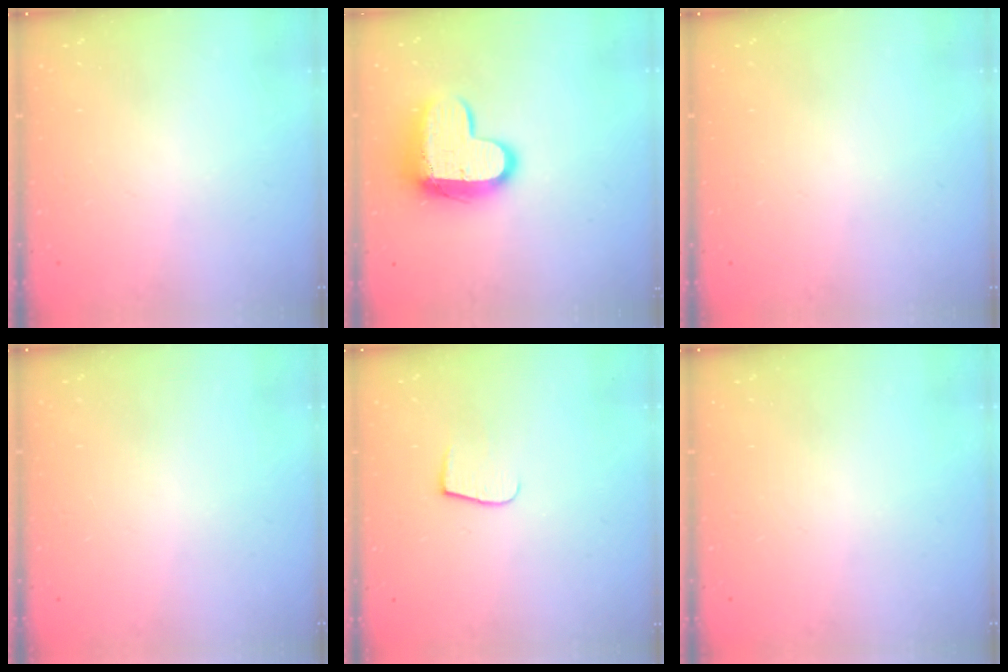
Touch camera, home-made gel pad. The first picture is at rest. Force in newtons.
{"total": 14.1, "press": 14.1, "slide": 1.1}
{"total": 0.0}
{"total": 0.0}
{"total": 4.9, "press": 4.9, "slide": 0.5}
{"total": 0.0}